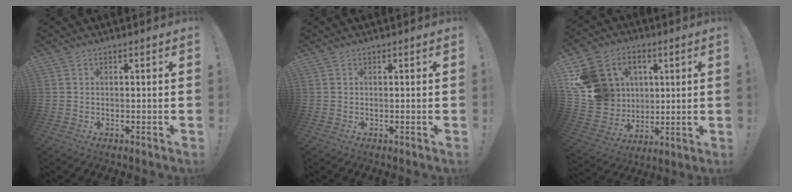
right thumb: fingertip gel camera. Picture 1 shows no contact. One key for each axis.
{"total": 0.0}
{"total": 16.1, "fx": 4.6, "fy": 14.5, "fz": 5.2, "tx": -0.091, "ty": -0.007, "tz": 0.117}